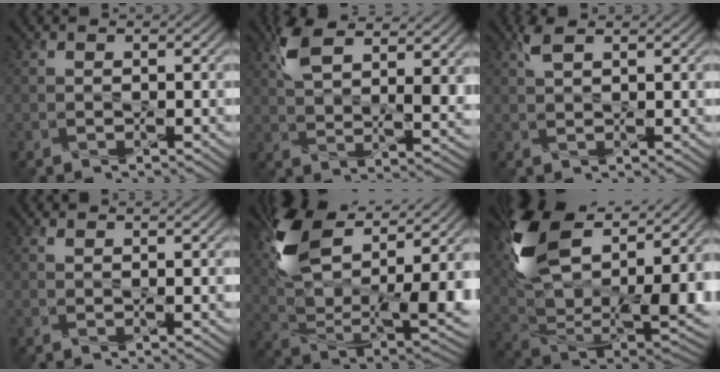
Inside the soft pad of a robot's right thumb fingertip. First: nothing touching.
{"total": 11.5, "force": [5.4, 4.7, 8.9], "torque": [-0.178, -0.001, 0.104]}
{"total": 2.4, "force": [1.5, 0.6, 1.8], "torque": [-0.043, 0.006, 0.029]}
{"total": 1.3, "force": [1.1, 0.1, 0.6], "torque": [-0.013, 0.001, 0.017]}
{"total": 15.4, "force": [7.0, 7.4, 11.6], "torque": [-0.241, 0.000, 0.138]}
{"total": 18.0, "force": [7.5, 9.6, 13.2], "torque": [-0.298, 0.011, 0.147]}